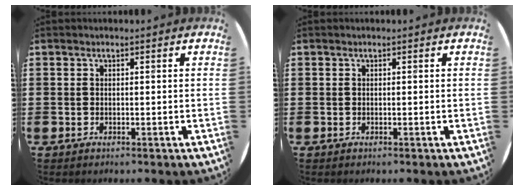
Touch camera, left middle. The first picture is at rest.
{"total": 0.0}